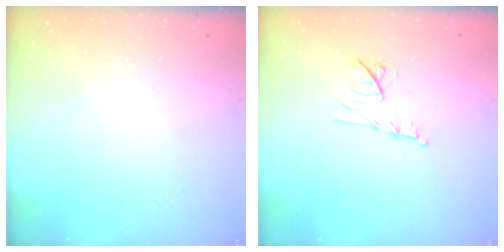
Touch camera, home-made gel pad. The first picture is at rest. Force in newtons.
{"total": 9.4, "press": 9.4, "slide": 0.1}